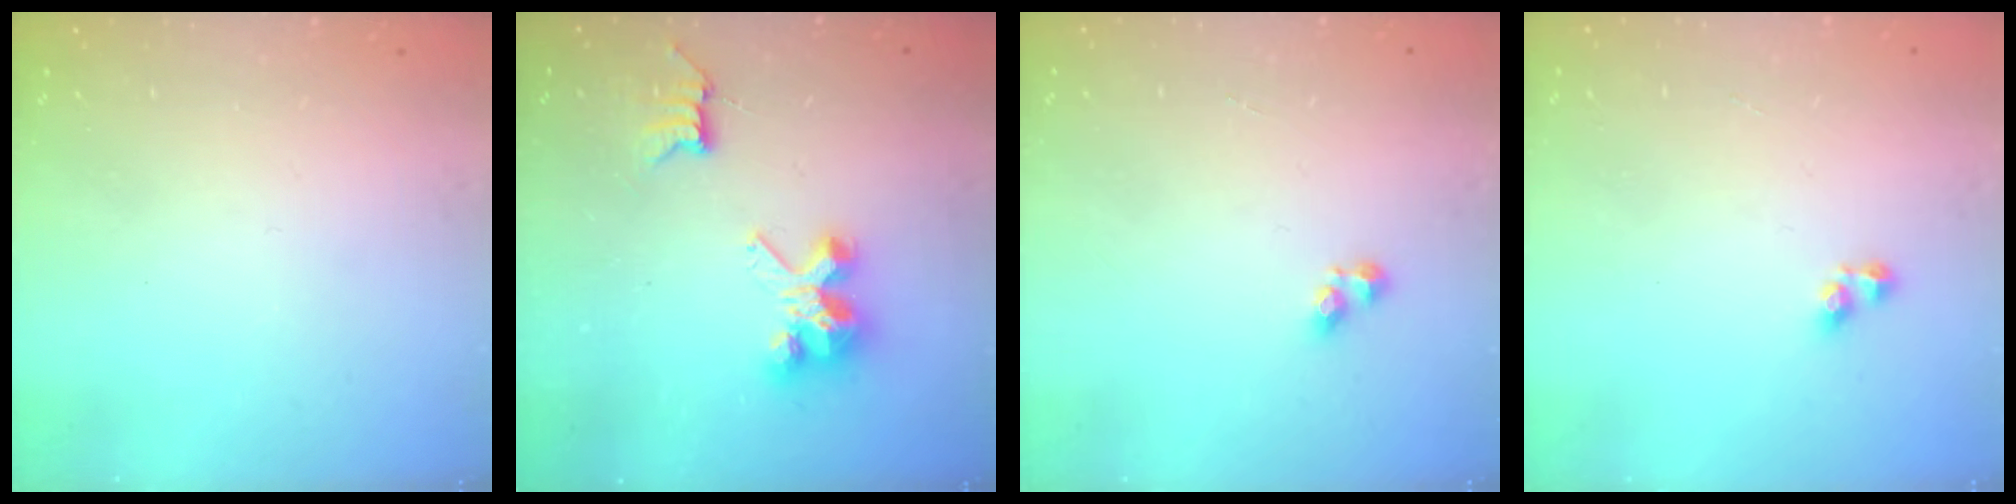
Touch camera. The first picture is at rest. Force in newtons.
{"total": 7.8, "press": 7.8, "slide": 0.3}
{"total": 3.0, "press": 2.9, "slide": 0.6}
{"total": 2.5, "press": 2.5, "slide": 0.1}